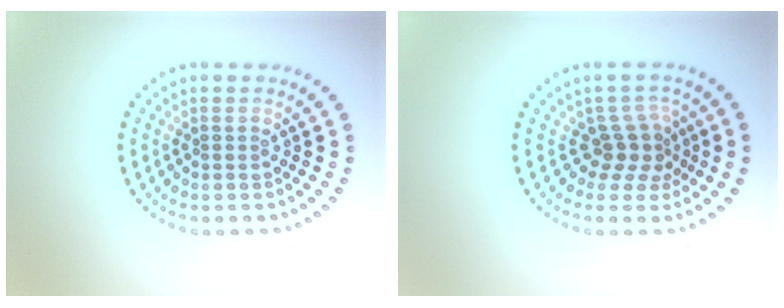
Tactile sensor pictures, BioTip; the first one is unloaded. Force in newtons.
{"total": 2.8, "press": 2.0, "slide": 2.0}